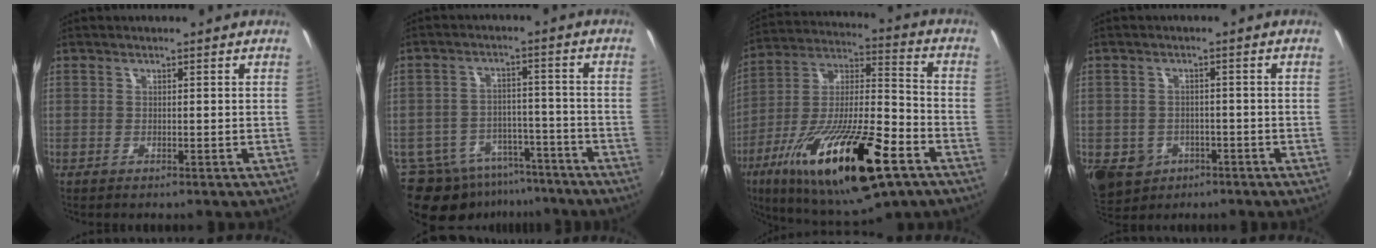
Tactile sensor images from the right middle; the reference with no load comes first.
{"total": 13.9, "force": [-10.3, 8.0, 4.9], "torque": [-0.121, 0.009, -0.137]}
{"total": 26.5, "force": [-13.3, 7.4, 21.7], "torque": [-0.385, -0.049, -0.224]}
{"total": 11.1, "force": [-4.5, 9.1, 4.4], "torque": [-0.129, -0.014, -0.055]}